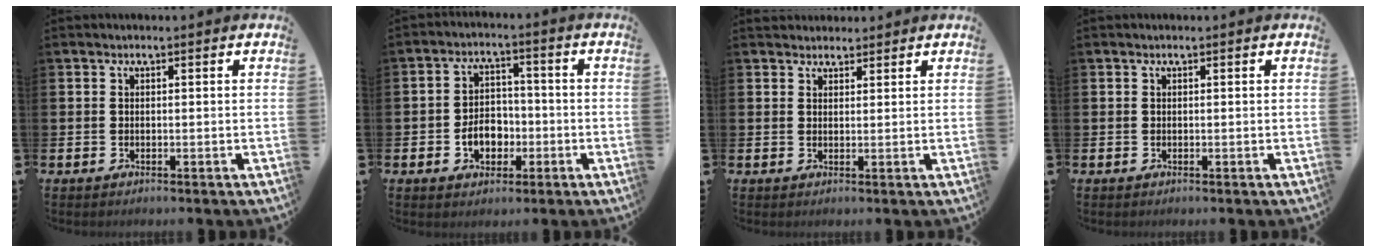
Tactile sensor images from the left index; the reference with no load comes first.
{"total": 4.9, "force": [-1.8, 3.6, 2.9], "torque": [-0.039, 0.003, -0.040]}
{"total": 2.1, "force": [2.0, 0.7, -0.3], "torque": [0.010, -0.008, 0.036]}
{"total": 0.0}